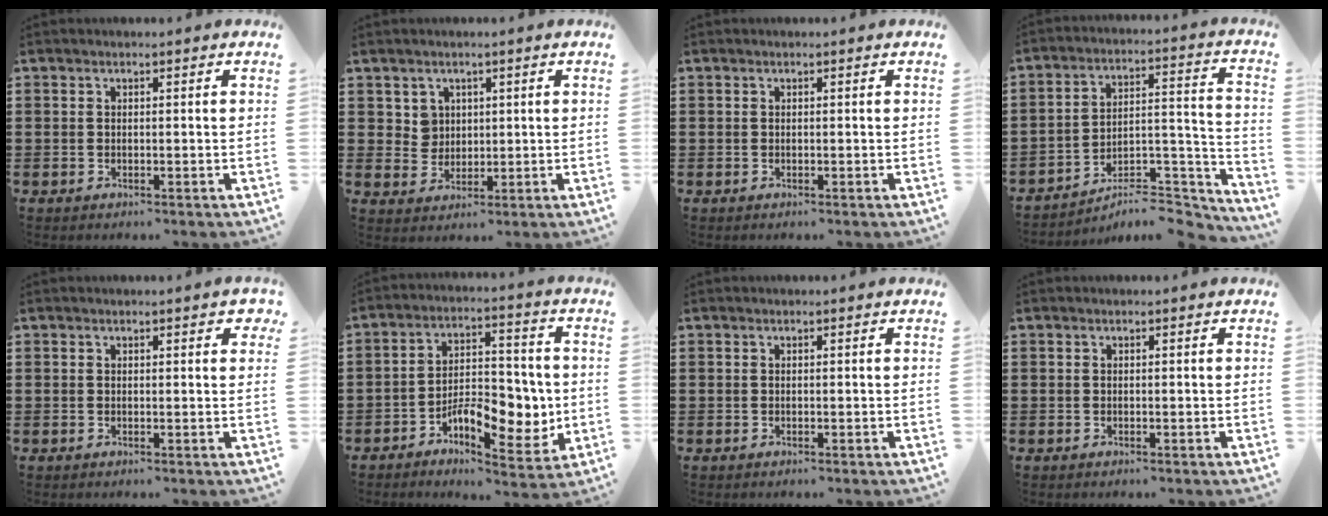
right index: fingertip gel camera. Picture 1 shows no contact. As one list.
[{"total": 3.4, "force": [1.5, 2.9, 0.7], "torque": [-0.029, 0.010, 0.029]}, {"total": 0.0}, {"total": 7.0, "force": [-6.1, 1.6, 2.9], "torque": [-0.038, 0.002, -0.118]}, {"total": 0.7, "force": [0.4, 0.4, 0.5], "torque": [-0.002, 0.001, 0.004]}, {"total": 9.8, "force": [-3.2, 5.2, 7.7], "torque": [-0.116, 0.007, -0.052]}, {"total": 0.0}, {"total": 0.0}]